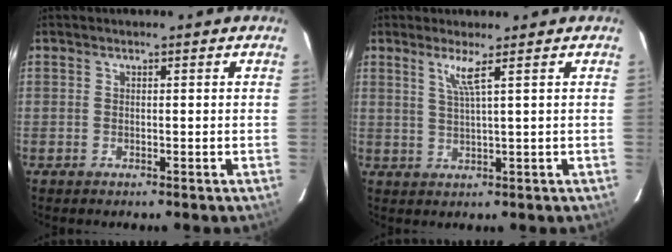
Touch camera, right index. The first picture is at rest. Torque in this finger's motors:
{"motor_torque": [0.14, 0.05, 0.03, 0.05]}